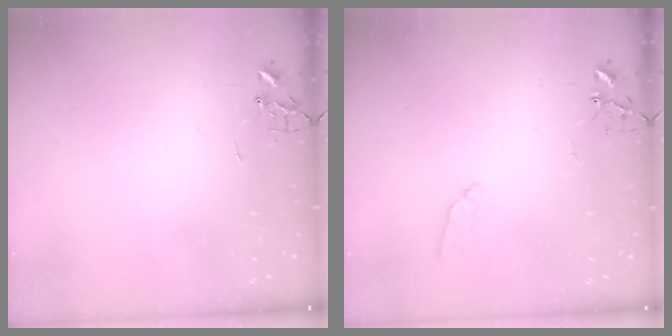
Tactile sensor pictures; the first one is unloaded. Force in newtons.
{"total": 7.7, "press": 7.6, "slide": 0.9}